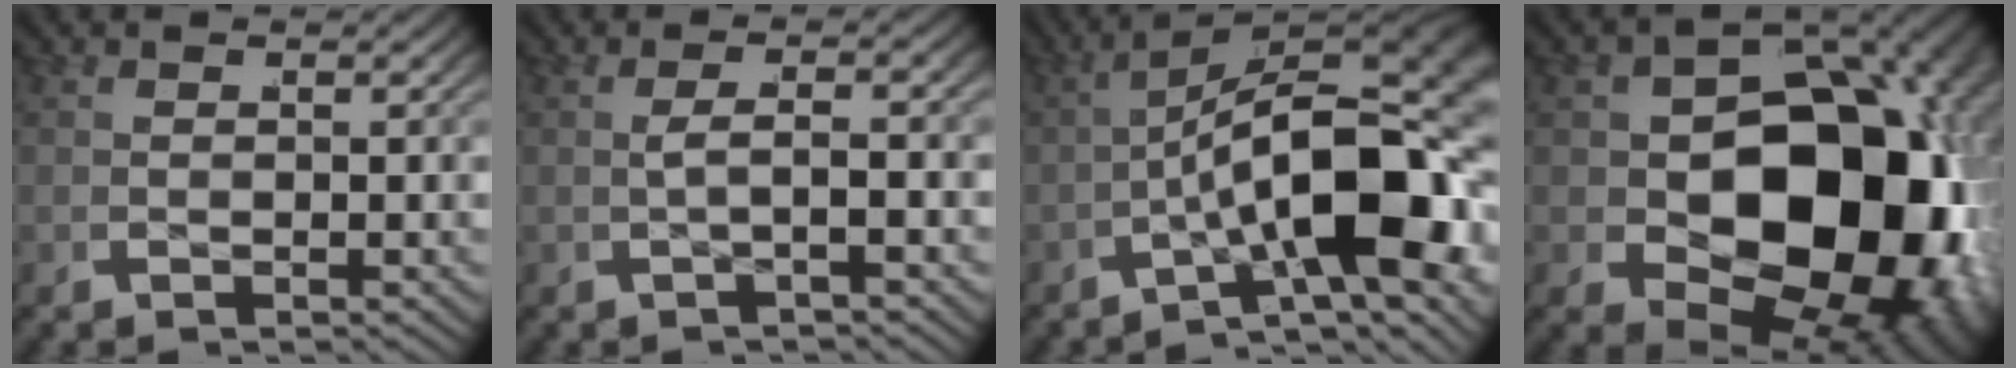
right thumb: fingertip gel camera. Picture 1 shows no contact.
{"total": 1.4, "force": [-0.6, -0.4, 1.3], "torque": [-0.028, 0.004, -0.008]}
{"total": 14.5, "force": [-2.5, 6.3, 12.8], "torque": [-0.189, -0.037, -0.018]}
{"total": 25.7, "force": [-2.5, 16.2, 19.8], "torque": [-0.318, -0.079, 0.003]}